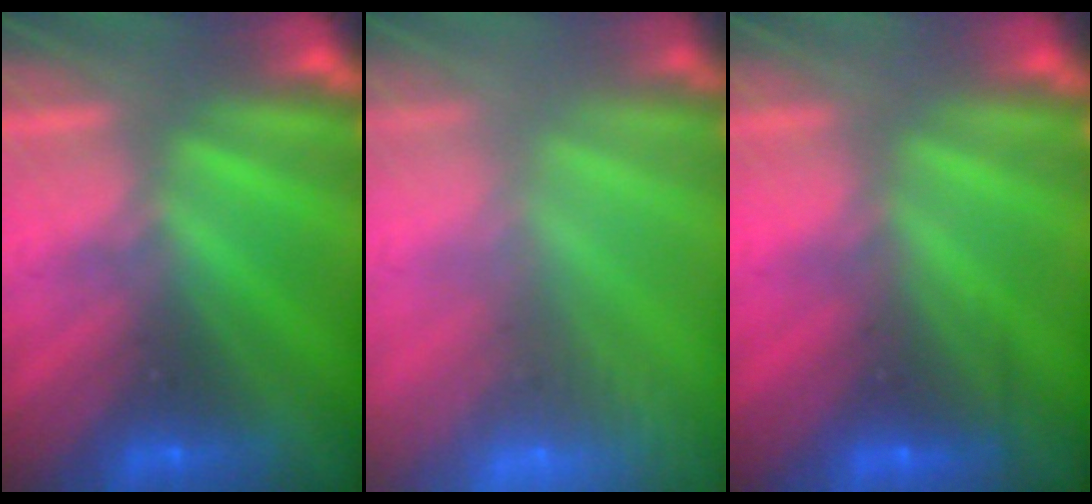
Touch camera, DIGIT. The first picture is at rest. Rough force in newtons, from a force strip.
{"total": 7.7}
{"total": 2.3}